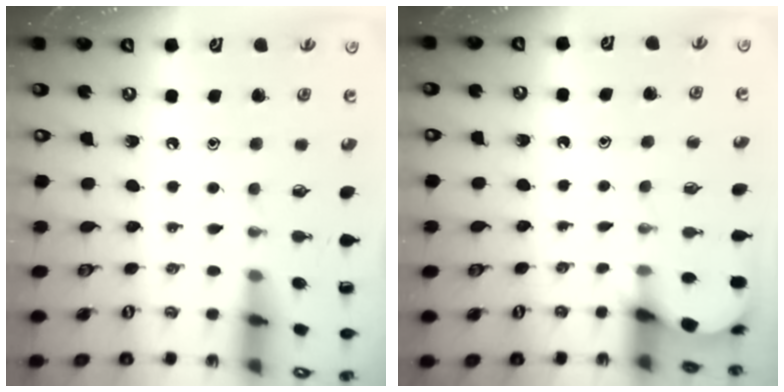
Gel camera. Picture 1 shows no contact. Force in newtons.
{"total": 2.8, "press": 2.8, "slide": 0.3}